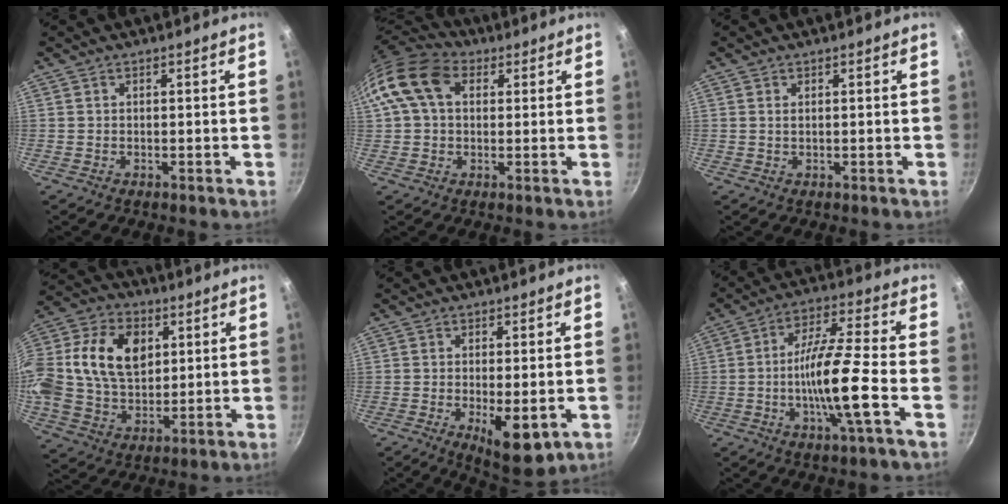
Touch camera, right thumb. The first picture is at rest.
{"total": 13.3, "force": [3.6, 9.4, 8.6], "torque": [-0.151, 0.022, 0.048]}
{"total": 0.8, "force": [0.3, 0.4, 0.6], "torque": [-0.011, 0.001, 0.004]}
{"total": 22.8, "force": [4.9, 16.1, 15.5], "torque": [-0.303, 0.021, 0.081]}
{"total": 8.6, "force": [-2.1, 3.1, 7.7], "torque": [-0.106, -0.007, -0.017]}
{"total": 13.3, "force": [-3.5, 1.3, 12.7], "torque": [-0.227, 0.023, -0.073]}